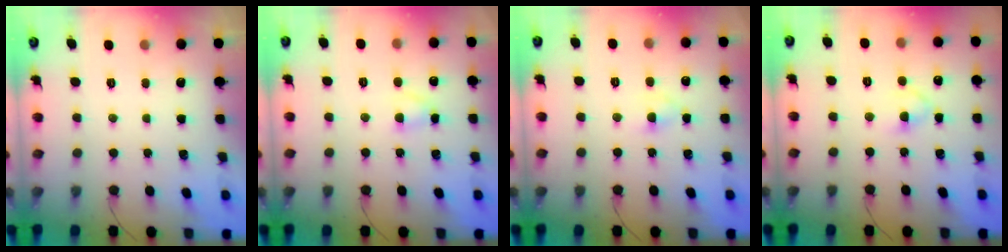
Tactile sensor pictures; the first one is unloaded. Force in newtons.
{"total": 3.0, "press": 2.7, "slide": 1.3}
{"total": 3.3, "press": 3.0, "slide": 1.2}
{"total": 2.9, "press": 2.6, "slide": 1.3}